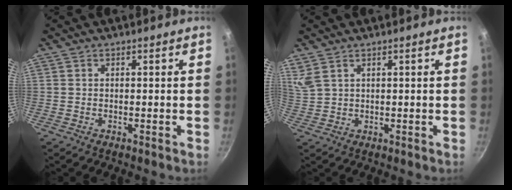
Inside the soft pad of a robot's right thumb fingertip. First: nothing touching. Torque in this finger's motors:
{"motor_torque": [0.03, 0.06, 0.26, 0.77, 0.00]}